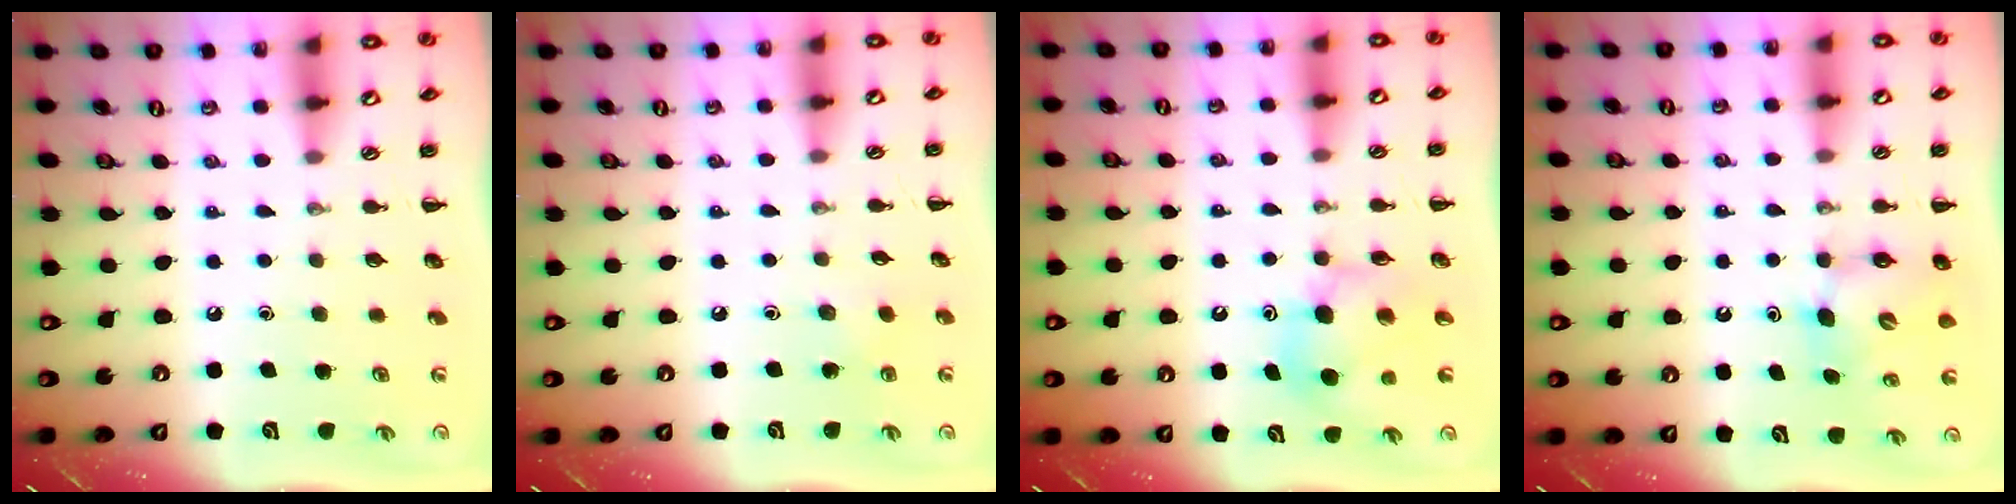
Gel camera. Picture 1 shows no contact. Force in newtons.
{"total": 3.8, "press": 3.6, "slide": 1.1}
{"total": 8.4, "press": 8.3, "slide": 1.0}
{"total": 5.3, "press": 5.2, "slide": 0.7}